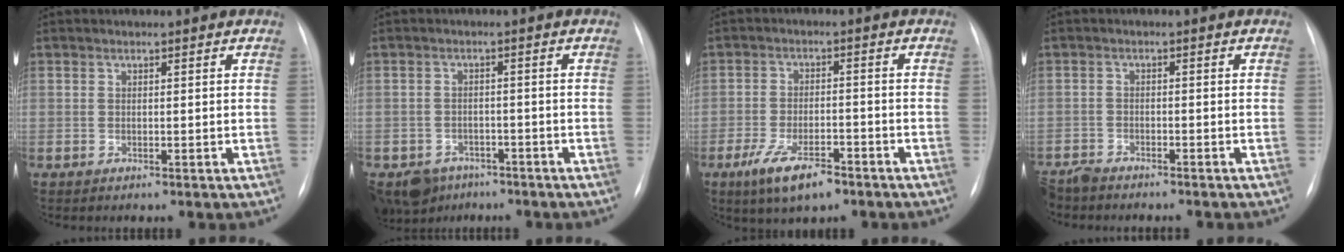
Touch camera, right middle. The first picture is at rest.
{"total": 6.0, "force": [-4.4, 4.0, 1.0], "torque": [-0.015, 0.005, -0.064]}
{"total": 7.8, "force": [-4.9, 2.7, 5.4], "torque": [-0.107, -0.010, -0.080]}
{"total": 5.4, "force": [-5.1, 1.0, 1.2], "torque": [-0.014, -0.014, -0.084]}